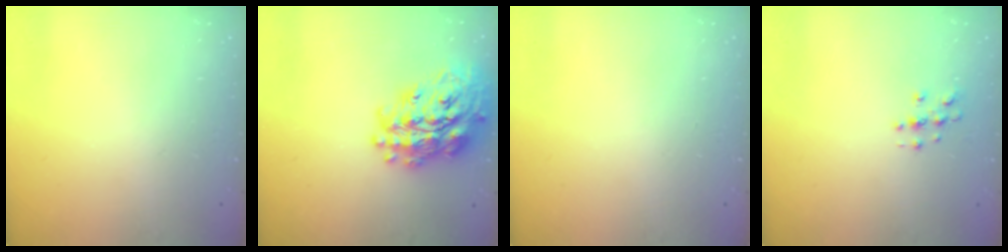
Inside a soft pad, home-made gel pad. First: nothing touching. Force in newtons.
{"total": 25.9, "press": 25.8, "slide": 2.3}
{"total": 0.0}
{"total": 2.8, "press": 2.8, "slide": 0.2}